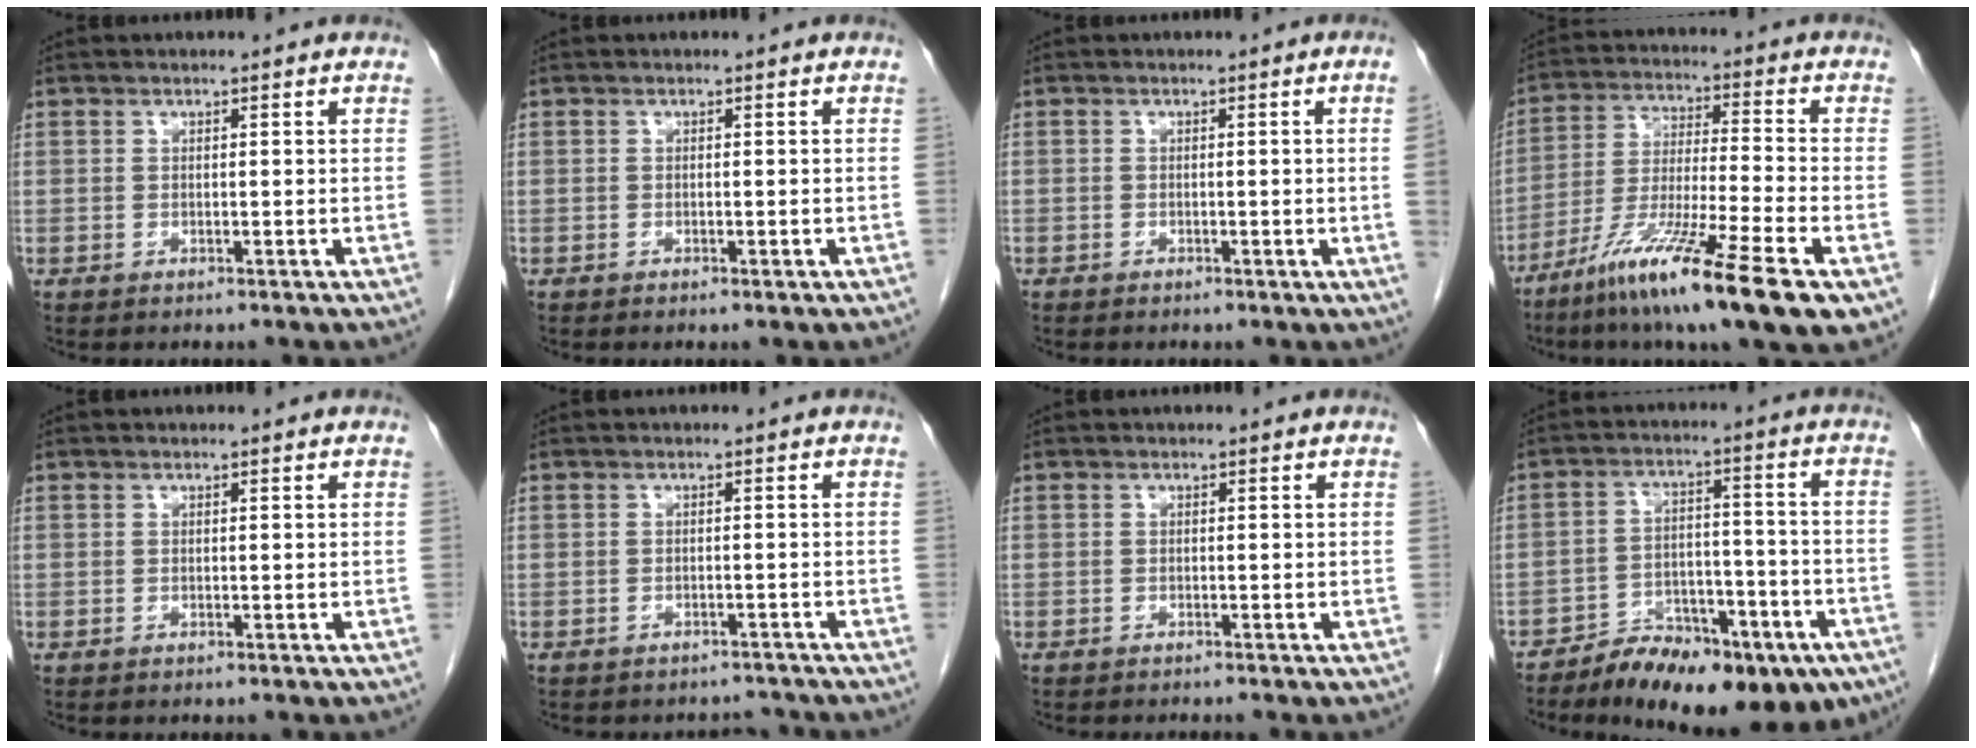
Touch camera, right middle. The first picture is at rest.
{"total": 0.7, "force": [-0.5, 0.2, 0.5], "torque": [-0.010, -0.002, -0.005]}
{"total": 1.8, "force": [-0.4, -0.6, 1.7], "torque": [-0.022, -0.001, -0.008]}
{"total": 17.2, "force": [-9.9, 0.4, 14.1], "torque": [-0.249, -0.048, -0.174]}
{"total": 0.0}
{"total": 3.6, "force": [-3.4, 1.3, -0.2], "torque": [0.007, 0.005, -0.043]}
{"total": 1.0, "force": [-1.0, -0.1, 0.3], "torque": [-0.006, -0.002, -0.014]}
{"total": 17.4, "force": [-12.3, 6.8, 10.4], "torque": [-0.114, 0.030, -0.185]}